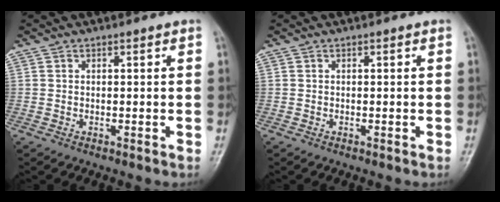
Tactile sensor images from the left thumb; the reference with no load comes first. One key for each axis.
{"total": 0.0}